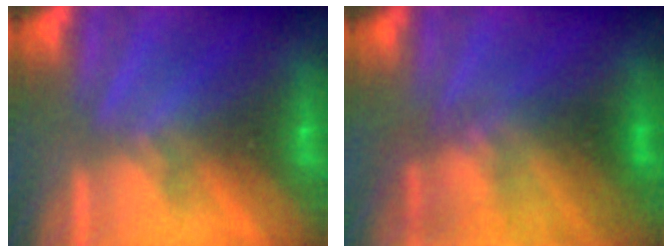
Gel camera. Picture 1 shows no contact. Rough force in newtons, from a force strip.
{"total": 2.8}